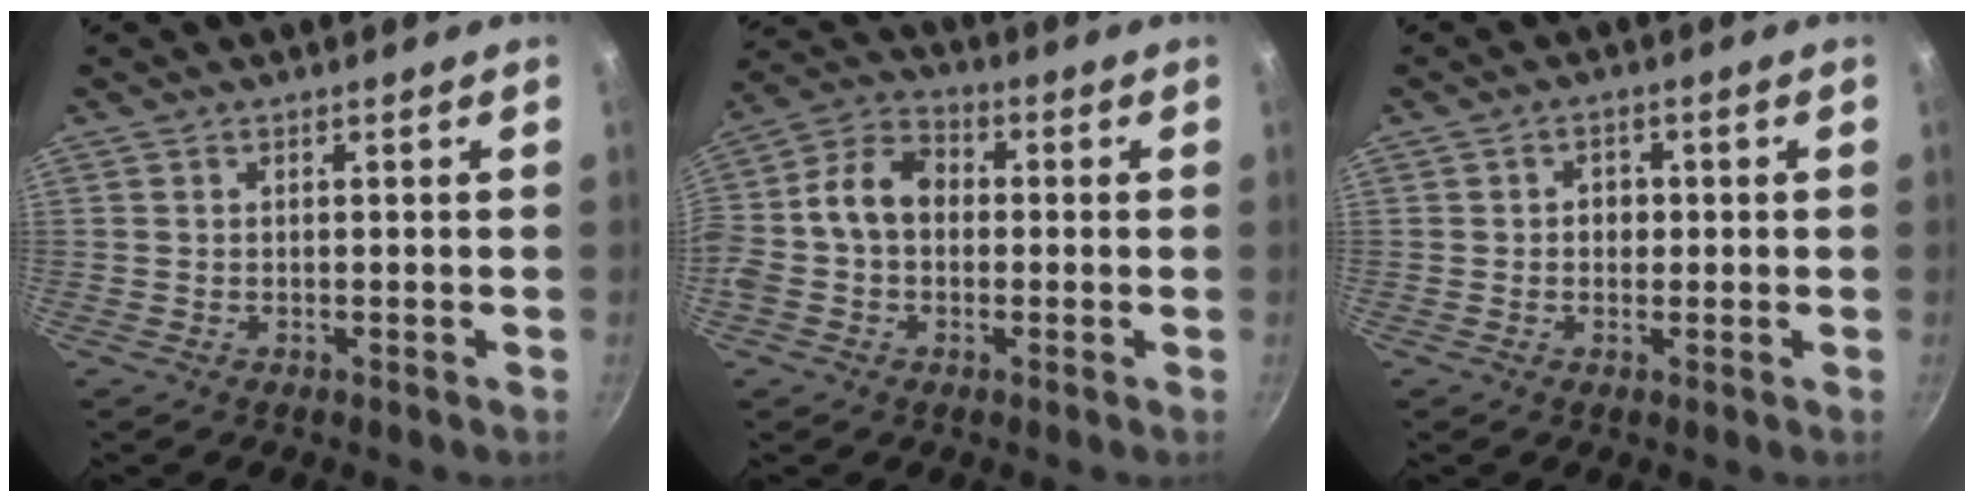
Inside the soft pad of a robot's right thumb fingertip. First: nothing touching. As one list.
[{"total": 11.1, "force": [-0.2, 8.4, 7.3], "torque": [-0.109, 0.035, -0.026]}, {"total": 2.8, "force": [0.0, 2.4, 1.4], "torque": [-0.007, 0.002, -0.003]}]